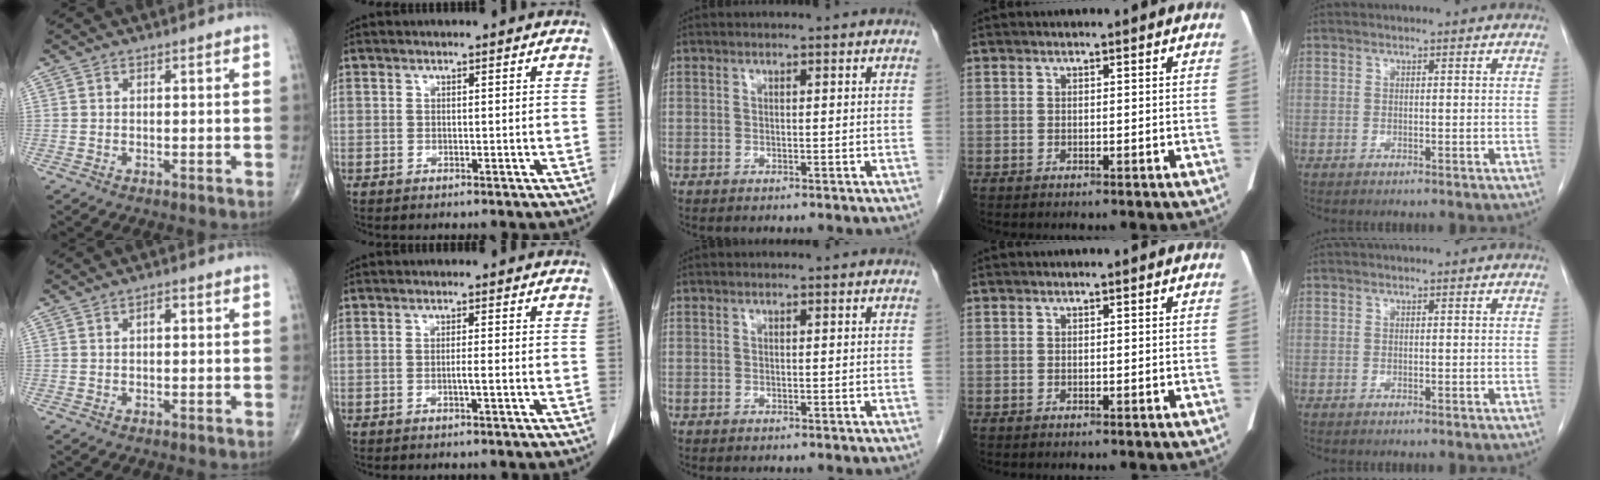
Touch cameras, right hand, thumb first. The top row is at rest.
{"thumb": {"total": 1.8, "force": [0.4, 1.0, 1.5], "torque": [-0.022, 0.006, 0.004]}, "index": {"total": 1.4, "force": [-0.3, -0.1, 1.4], "torque": [-0.022, 0.001, -0.004]}}